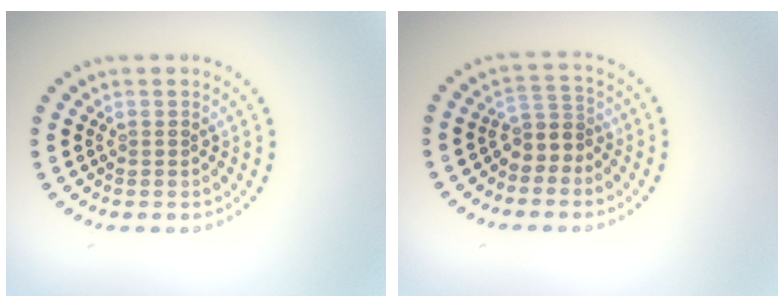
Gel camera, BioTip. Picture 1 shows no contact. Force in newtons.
{"total": 2.5, "press": 1.9, "slide": 1.6}